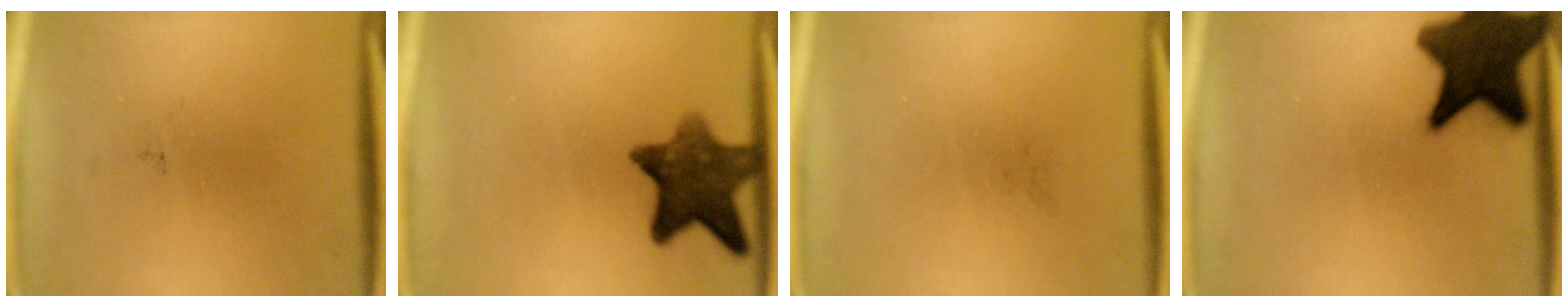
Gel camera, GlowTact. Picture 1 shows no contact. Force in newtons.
{"total": 9.9}
{"total": 0.0}
{"total": 15.7}